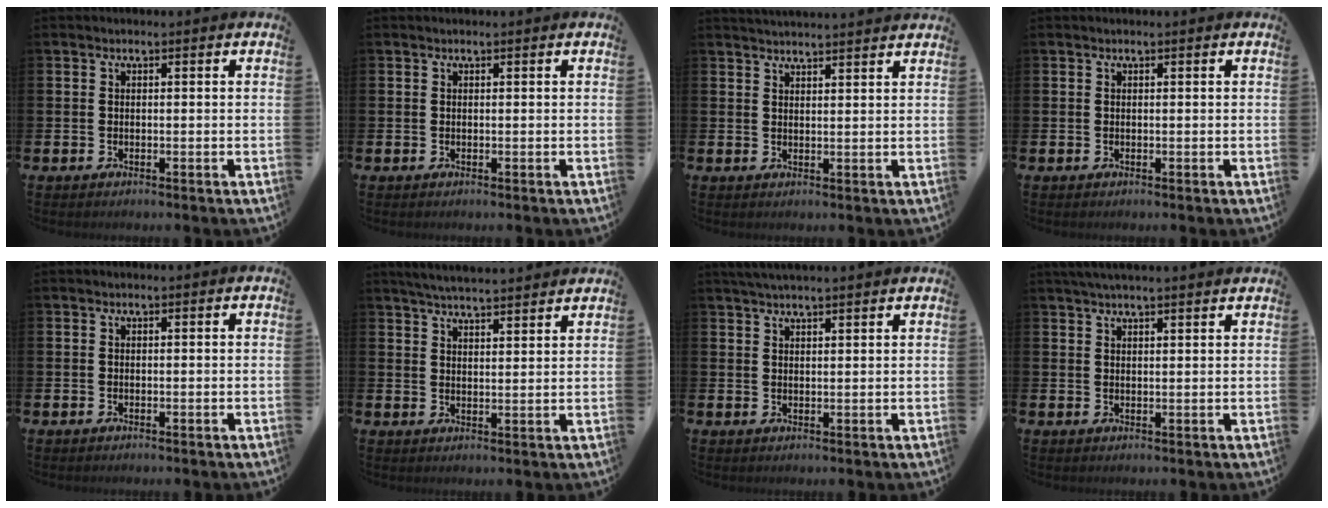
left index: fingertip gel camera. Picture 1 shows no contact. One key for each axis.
{"total": 0.0}
{"total": 2.5, "fx": 2.5, "fy": -0.3, "fz": 0.0, "tx": -0.004, "ty": -0.011, "tz": 0.046}
{"total": 0.0}
{"total": 0.0}
{"total": 4.9, "fx": 4.8, "fy": 0.0, "fz": 0.7, "tx": -0.023, "ty": -0.025, "tz": 0.086}
{"total": 2.9, "fx": 2.8, "fy": 0.0, "fz": 0.8, "tx": -0.019, "ty": -0.007, "tz": 0.051}
{"total": 2.9, "fx": 2.7, "fy": 0.0, "fz": 1.0, "tx": -0.023, "ty": -0.005, "tz": 0.050}